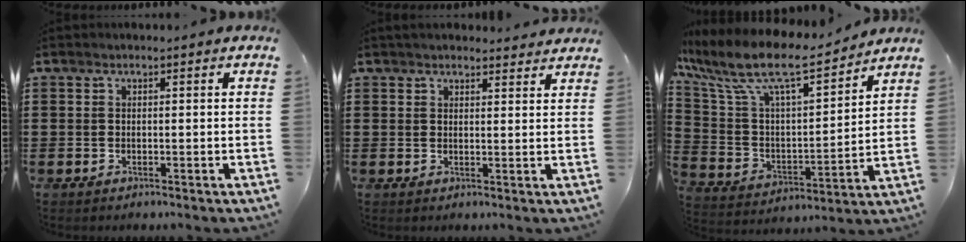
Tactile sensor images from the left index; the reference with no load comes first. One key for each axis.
{"total": 2.3, "fx": 2.2, "fy": 0.3, "fz": 0.4, "tx": -0.013, "ty": -0.001, "tz": 0.042}
{"total": 11.0, "fx": 8.6, "fy": 2.2, "fz": 6.5, "tx": -0.162, "ty": -0.055, "tz": 0.144}